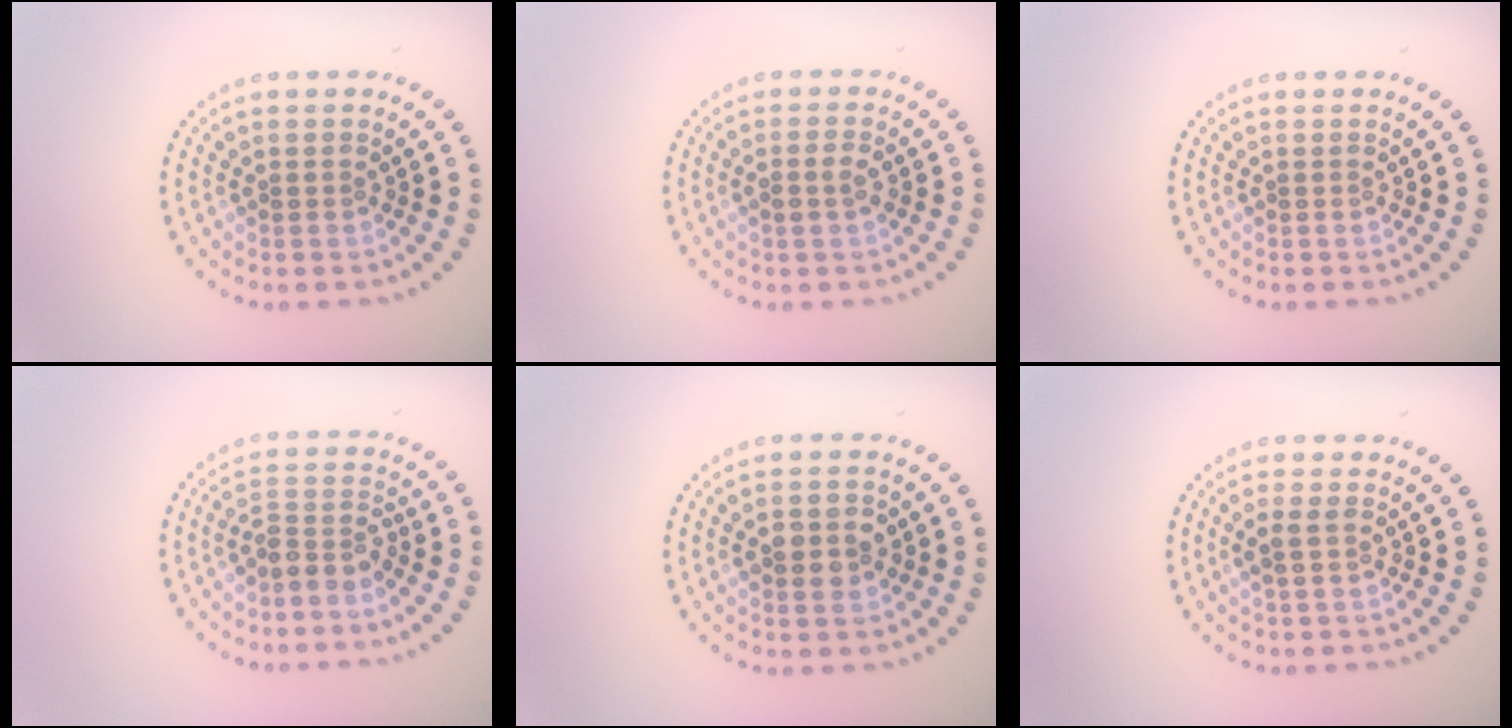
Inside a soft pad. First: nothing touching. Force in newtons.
{"total": 1.4, "press": 1.4, "slide": 0.5}
{"total": 0.0}
{"total": 2.6, "press": 1.9, "slide": 1.7}
{"total": 2.9, "press": 2.9, "slide": 0.1}
{"total": 1.1, "press": 0.9, "slide": 0.6}